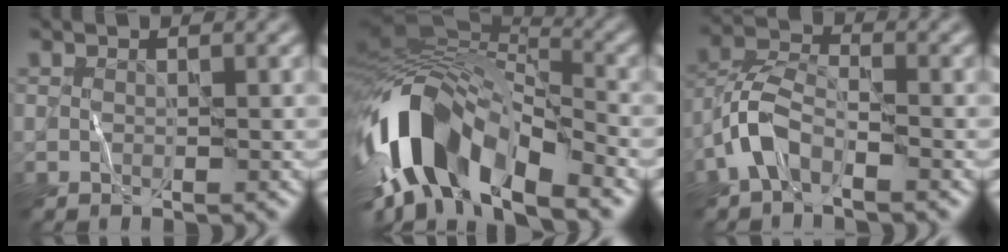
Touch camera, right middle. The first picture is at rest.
{"total": 13.3, "force": [-5.2, 6.1, 10.6], "torque": [-0.201, 0.013, -0.096]}
{"total": 3.8, "force": [-2.3, 1.7, 2.4], "torque": [-0.046, 0.011, -0.058]}